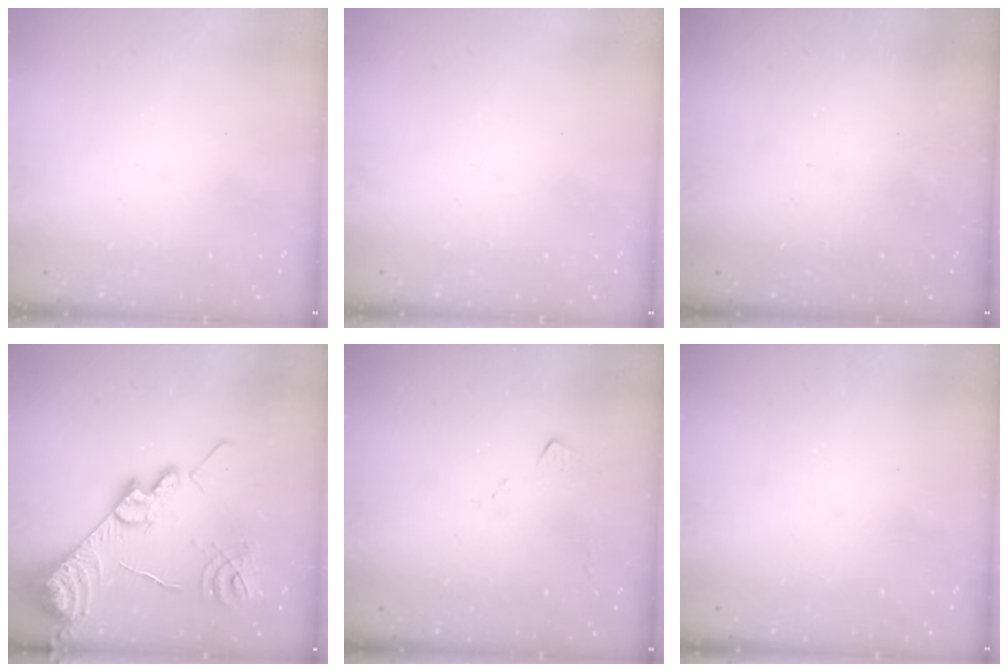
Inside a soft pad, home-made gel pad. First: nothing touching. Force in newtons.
{"total": 0.0}
{"total": 5.6, "press": 5.6, "slide": 0.5}
{"total": 19.1, "press": 19.0, "slide": 1.8}
{"total": 3.5, "press": 3.5, "slide": 0.4}
{"total": 1.1, "press": 1.0, "slide": 0.1}